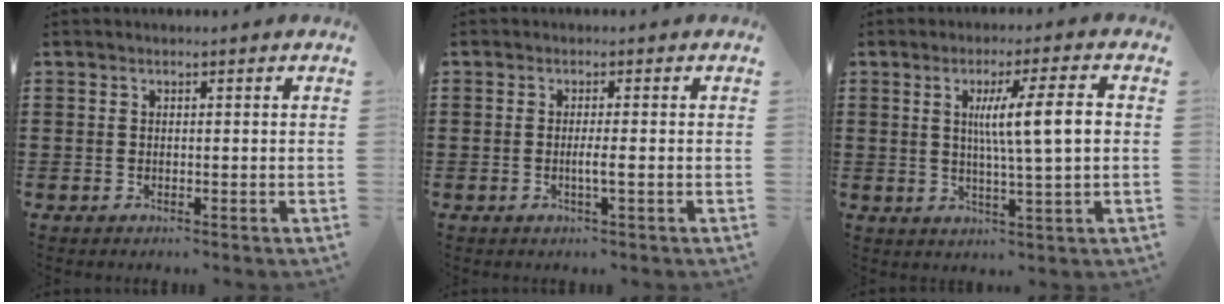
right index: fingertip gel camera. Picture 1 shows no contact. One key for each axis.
{"total": 2.2, "fx": -0.6, "fy": -0.1, "fz": 2.1, "tx": -0.036, "ty": -0.004, "tz": -0.012}
{"total": 8.8, "fx": 1.3, "fy": 0.6, "fz": 8.7, "tx": -0.152, "ty": -0.002, "tz": 0.013}